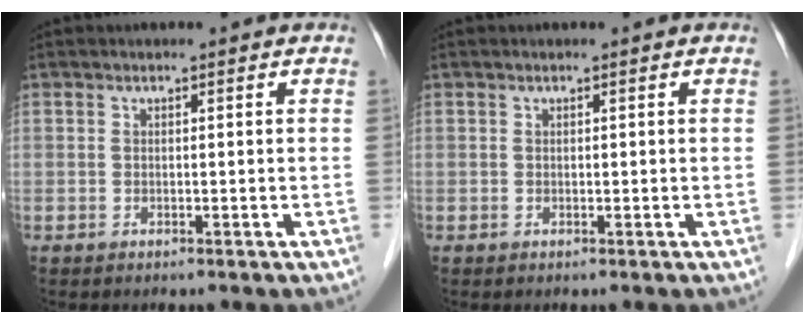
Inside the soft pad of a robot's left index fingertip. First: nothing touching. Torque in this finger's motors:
{"motor_torque": [-0.48, 0.27, -0.07, -0.01]}